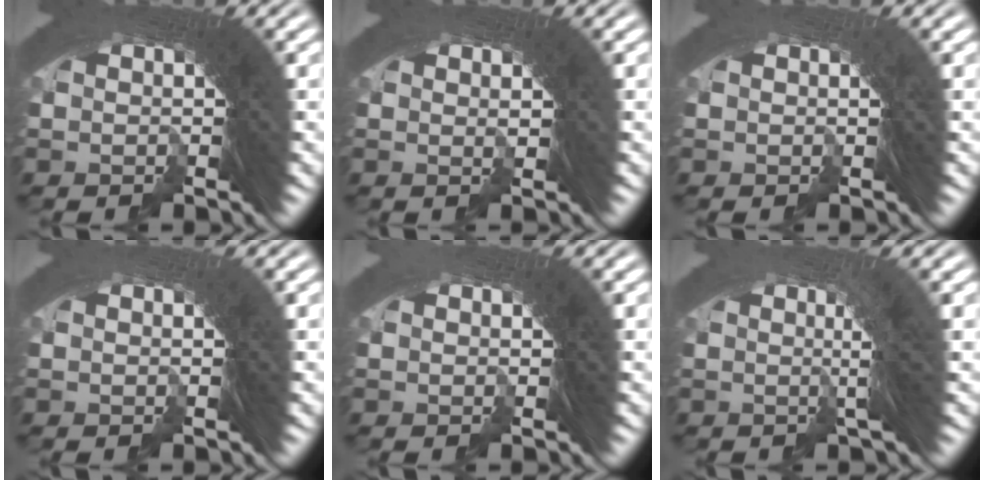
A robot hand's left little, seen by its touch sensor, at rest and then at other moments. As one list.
[{"total": 1.5, "force": [0.2, 0.9, 1.1], "torque": [-0.021, -0.003, 0.002]}, {"total": 0.0}, {"total": 0.0}, {"total": 0.6, "force": [-0.5, -0.1, -0.2], "torque": [-0.007, -0.012, -0.004]}, {"total": 4.5, "force": [1.7, 1.5, 3.9], "torque": [-0.054, 0.028, 0.009]}]